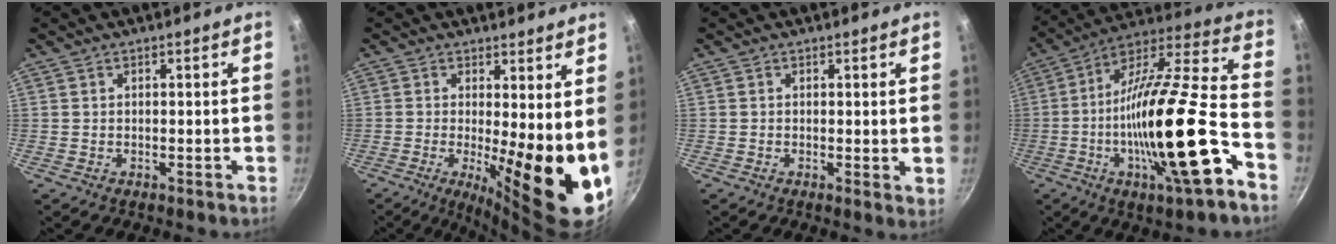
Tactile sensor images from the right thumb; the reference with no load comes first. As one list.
[{"total": 13.9, "force": [-0.3, 3.7, 13.4], "torque": [-0.174, -0.025, -0.001]}, {"total": 1.9, "force": [0.4, 0.8, 1.7], "torque": [-0.022, -0.005, 0.003]}, {"total": 26.4, "force": [-9.0, 6.1, 24.1], "torque": [-0.379, 0.027, -0.159]}]